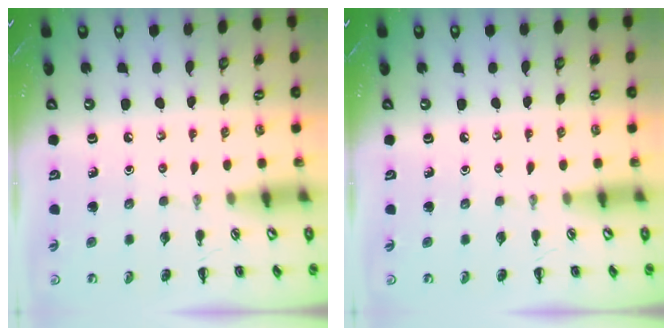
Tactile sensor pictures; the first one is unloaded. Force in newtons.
{"total": 0.0}